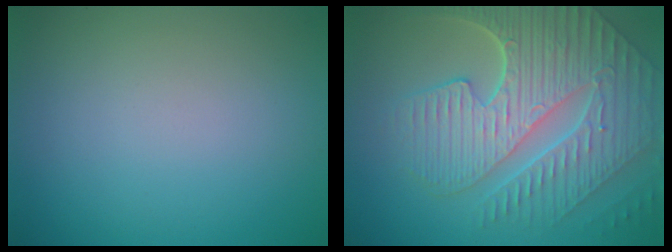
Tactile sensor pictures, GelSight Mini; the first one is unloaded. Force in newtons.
{"total": 9.8, "press": 6.5, "slide": 7.3}